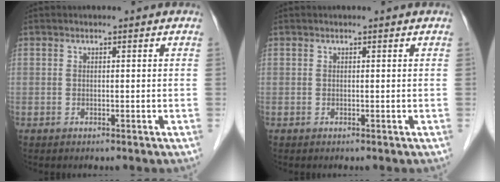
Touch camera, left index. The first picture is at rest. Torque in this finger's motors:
{"motor_torque": [0.00, 0.00, 0.00, 0.00]}